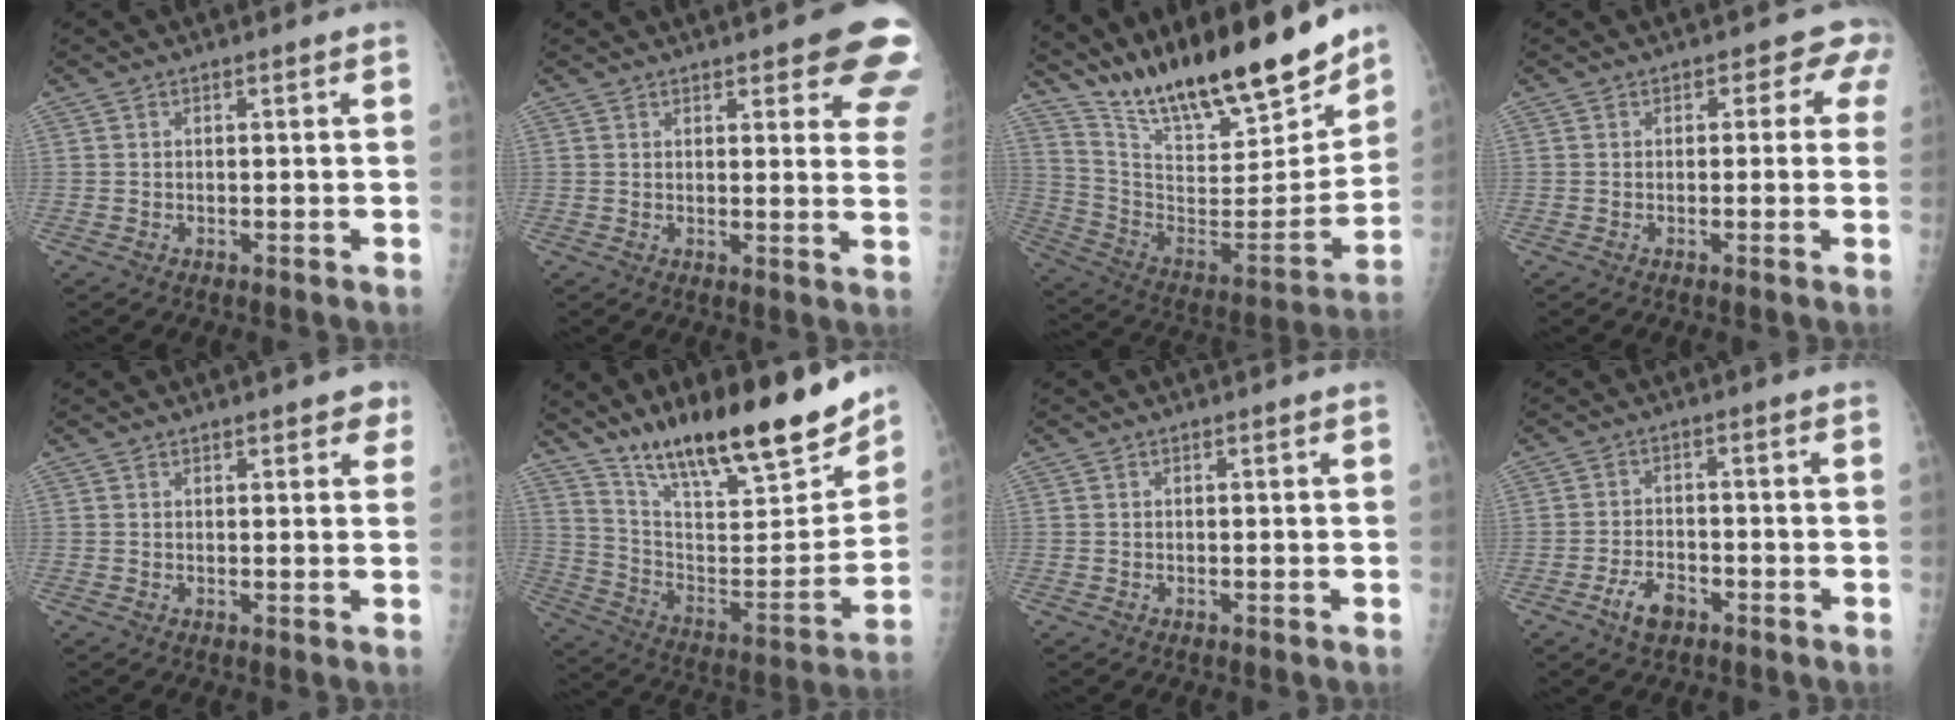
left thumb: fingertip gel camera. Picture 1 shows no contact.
{"total": 12.9, "force": [8.6, 3.9, 8.7], "torque": [-0.070, -0.036, 0.084]}
{"total": 25.6, "force": [20.9, 6.0, 13.5], "torque": [-0.193, -0.104, 0.350]}
{"total": 3.2, "force": [1.2, 2.5, 1.5], "torque": [0.022, 0.003, -0.004]}
{"total": 3.0, "force": [2.1, 1.4, 1.6], "torque": [0.006, -0.007, 0.022]}
{"total": 25.3, "force": [18.9, 6.2, 15.6], "torque": [-0.216, -0.083, 0.314]}
{"total": 0.0}
{"total": 4.8, "force": [-2.9, 2.6, 2.9], "torque": [-0.049, 0.019, -0.050]}